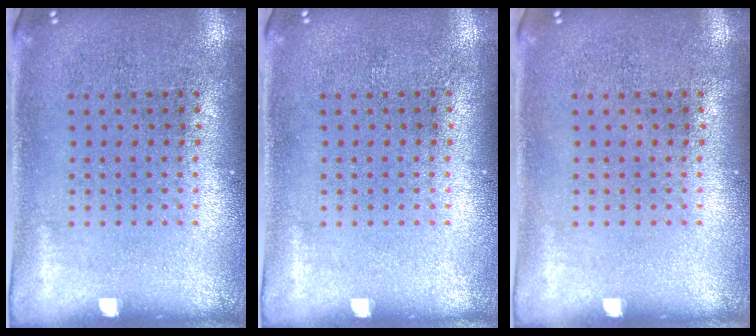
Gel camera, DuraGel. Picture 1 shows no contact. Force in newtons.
{"total": 0.0}
{"total": 0.0}